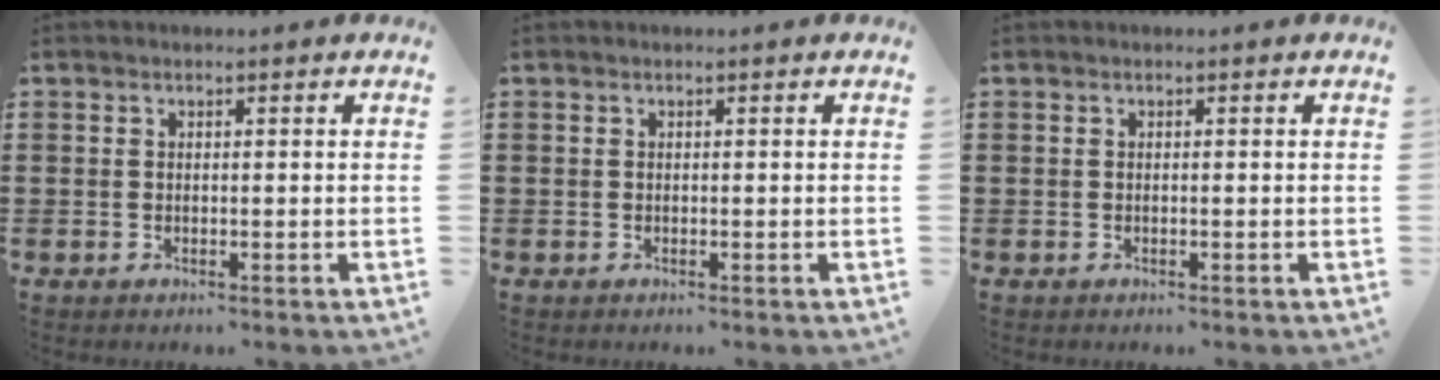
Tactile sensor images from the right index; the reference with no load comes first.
{"total": 0.0}
{"total": 0.0}